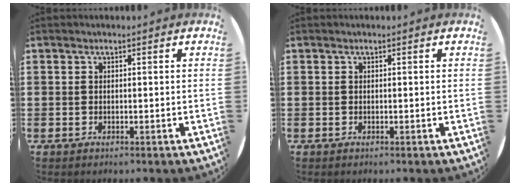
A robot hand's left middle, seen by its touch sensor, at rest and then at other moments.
{"total": 0.0}